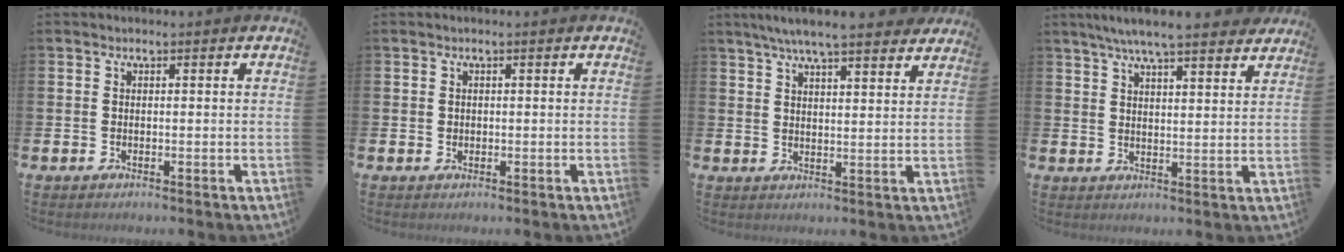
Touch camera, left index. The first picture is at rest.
{"total": 0.7, "force": [0.3, 0.6, 0.1], "torque": [0.002, 0.004, 0.004]}
{"total": 6.5, "force": [6.0, 0.4, 2.4], "torque": [-0.059, -0.022, 0.107]}
{"total": 6.6, "force": [6.2, 0.3, 2.4], "torque": [-0.059, -0.024, 0.109]}